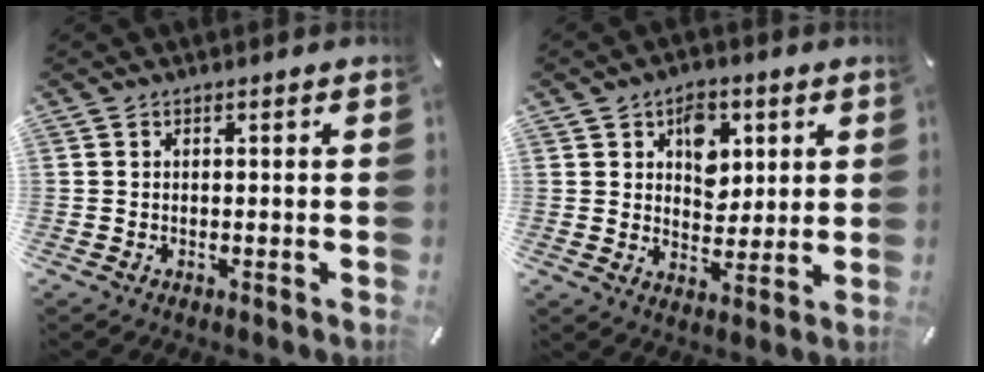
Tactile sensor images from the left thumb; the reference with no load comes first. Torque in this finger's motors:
{"motor_torque": [1.24, 1.04, 0.71, -0.76, 0.19]}